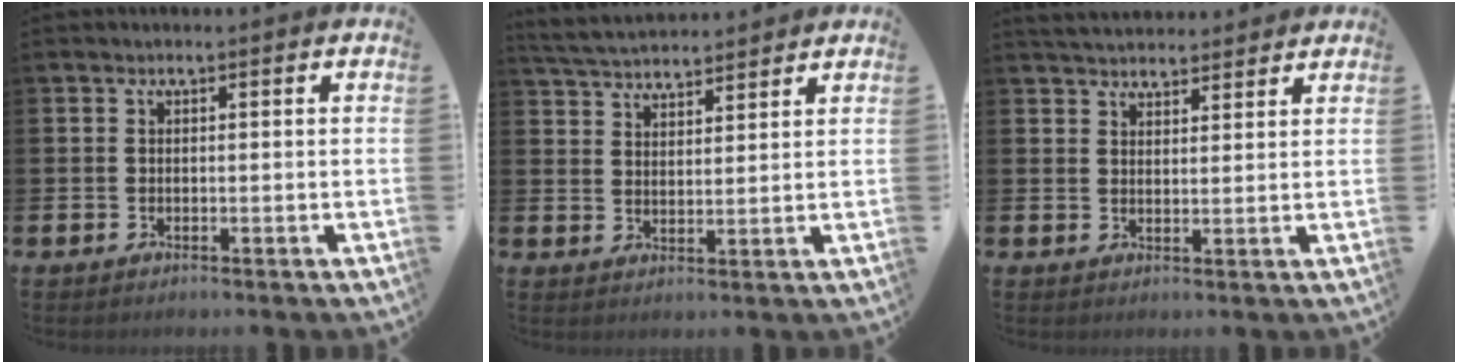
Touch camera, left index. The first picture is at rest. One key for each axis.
{"total": 4.6, "fx": 4.6, "fy": 0.6, "fz": 0.3, "tx": -0.028, "ty": -0.020, "tz": 0.084}
{"total": 3.9, "fx": 3.8, "fy": 0.8, "fz": 0.1, "tx": -0.009, "ty": -0.018, "tz": 0.070}